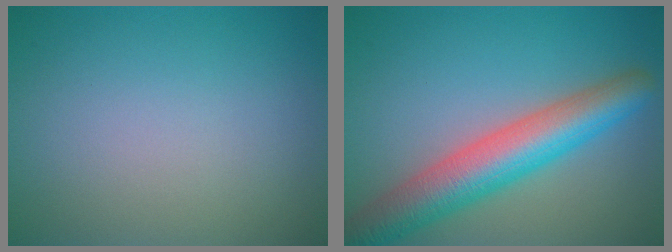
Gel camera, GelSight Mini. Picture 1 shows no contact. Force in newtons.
{"total": 7.6, "press": 7.6, "slide": 0.4}